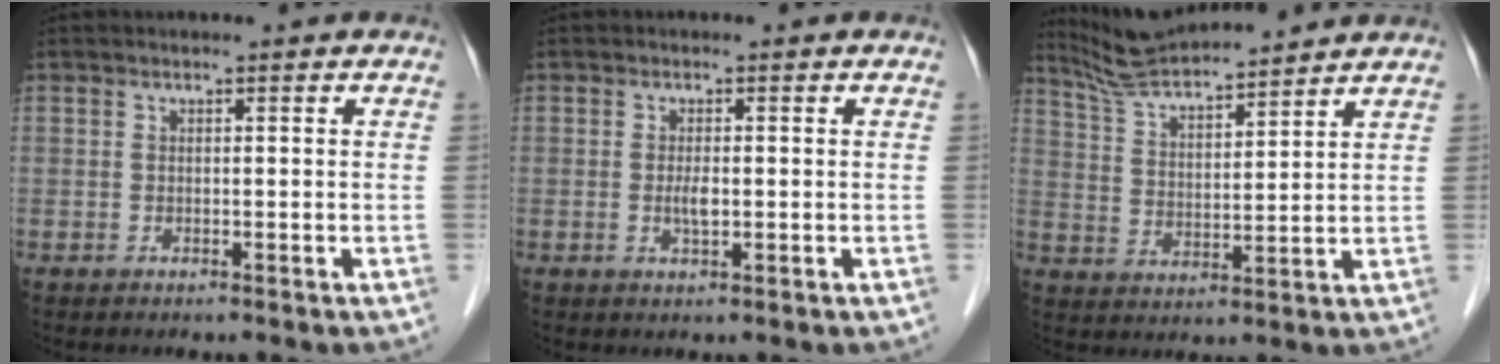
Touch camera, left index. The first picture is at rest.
{"total": 1.8, "force": [-0.3, 0.5, 1.7], "torque": [-0.035, 0.000, -0.005]}
{"total": 11.7, "force": [11.0, 0.4, 4.0], "torque": [-0.080, 0.022, 0.196]}